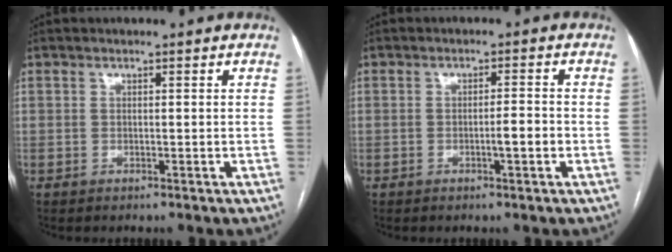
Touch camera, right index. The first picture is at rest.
{"total": 2.7, "force": [-0.9, 0.2, 2.6], "torque": [-0.043, 0.001, -0.011]}